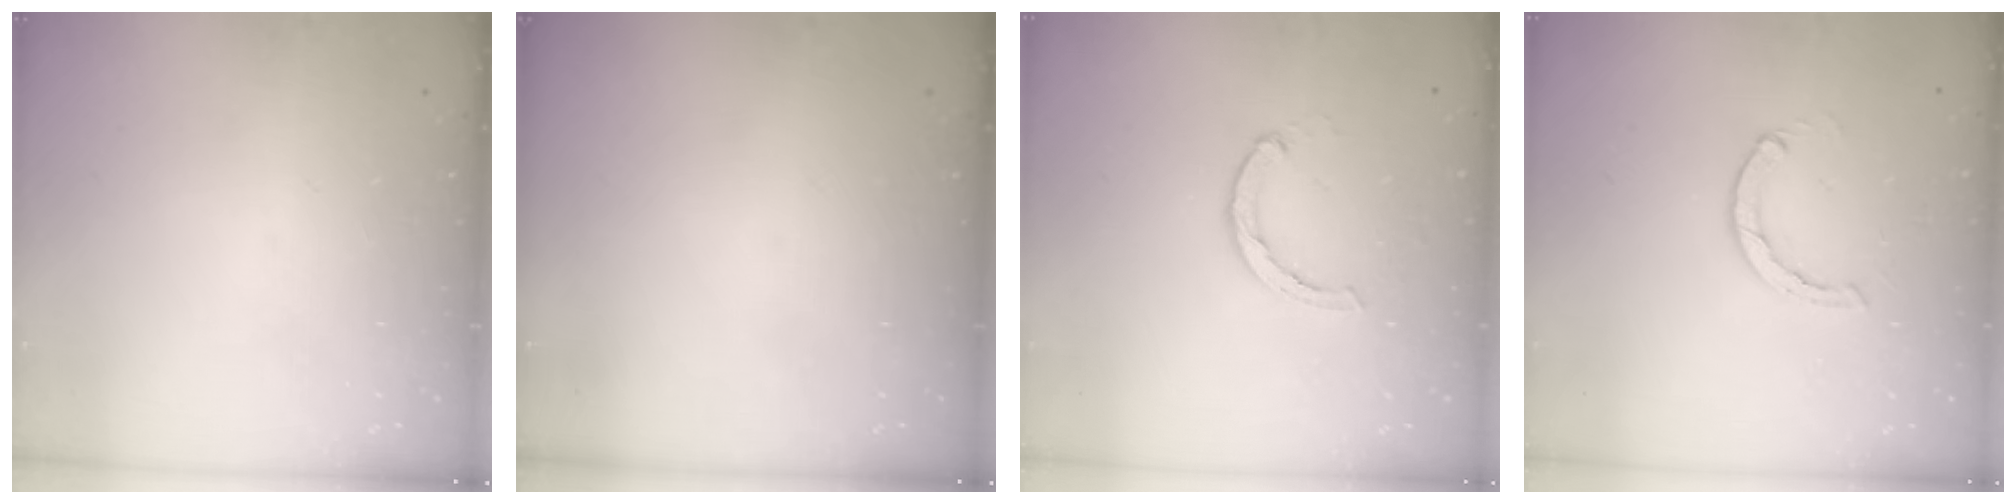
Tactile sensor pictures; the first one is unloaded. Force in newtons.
{"total": 0.0}
{"total": 2.3, "press": 2.3, "slide": 0.2}
{"total": 2.8, "press": 2.7, "slide": 0.4}